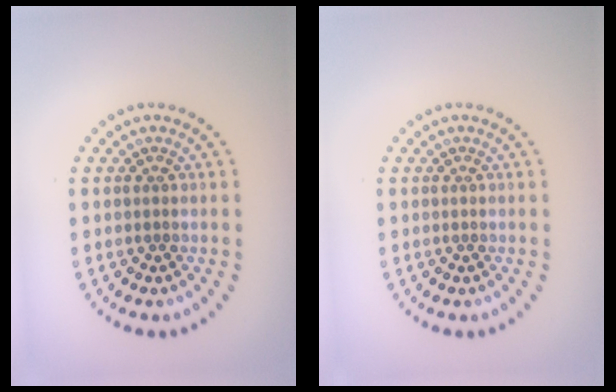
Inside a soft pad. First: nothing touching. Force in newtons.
{"total": 0.0}